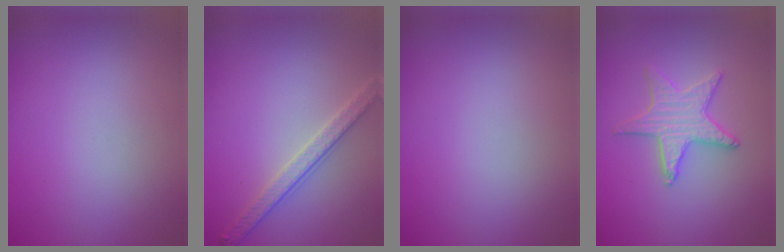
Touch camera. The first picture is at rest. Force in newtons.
{"total": 2.8, "press": 2.7, "slide": 0.7}
{"total": 0.0}
{"total": 3.1, "press": 3.1, "slide": 0.2}